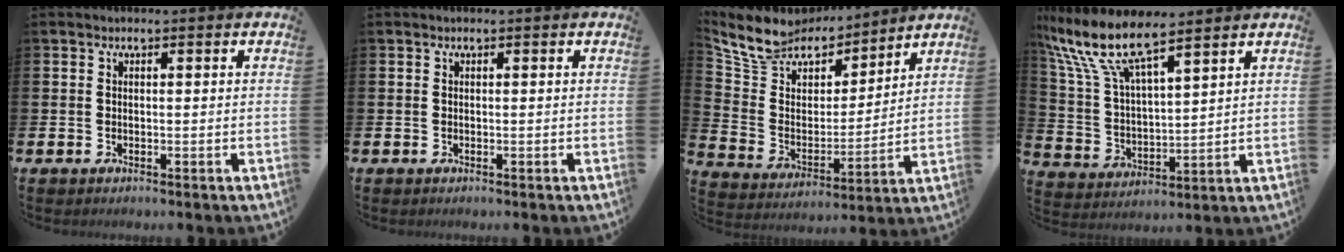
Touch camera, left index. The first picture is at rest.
{"total": 0.0}
{"total": 9.7, "force": [8.9, 3.6, 1.2], "torque": [-0.080, -0.063, 0.162]}
{"total": 10.7, "force": [8.8, 2.3, 5.6], "torque": [-0.144, -0.041, 0.152]}